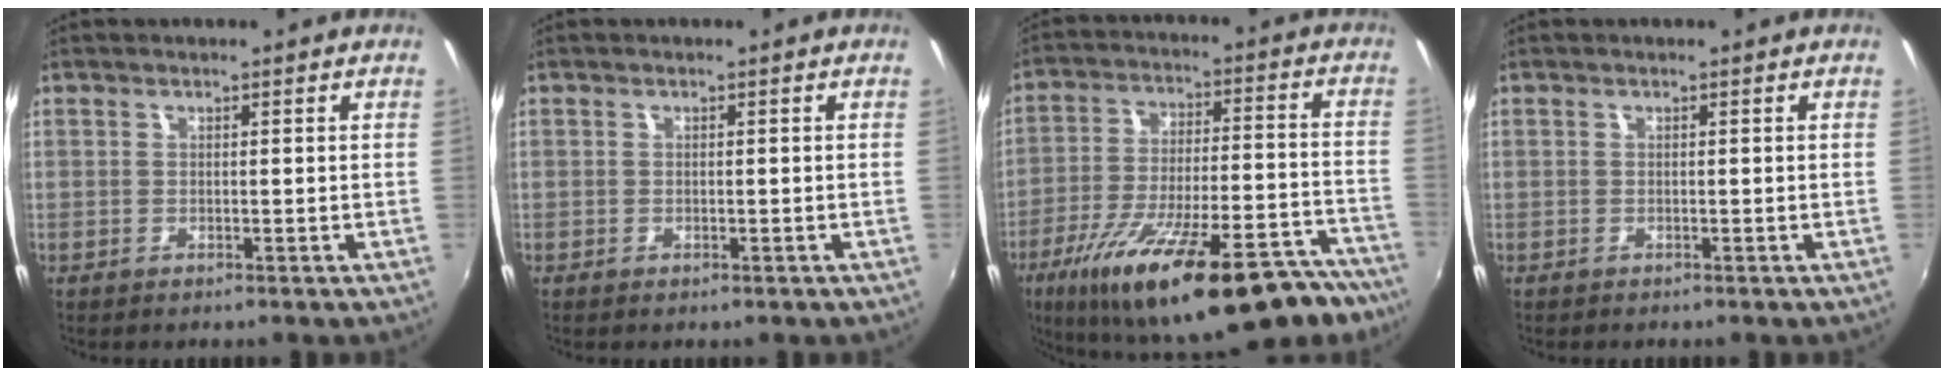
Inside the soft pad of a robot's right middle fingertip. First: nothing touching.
{"total": 0.6, "force": [-0.4, 0.5, 0.2], "torque": [-0.003, -0.005, -0.008]}
{"total": 31.5, "force": [-22.8, 8.9, 19.8], "torque": [-0.313, -0.035, -0.315]}
{"total": 0.0}